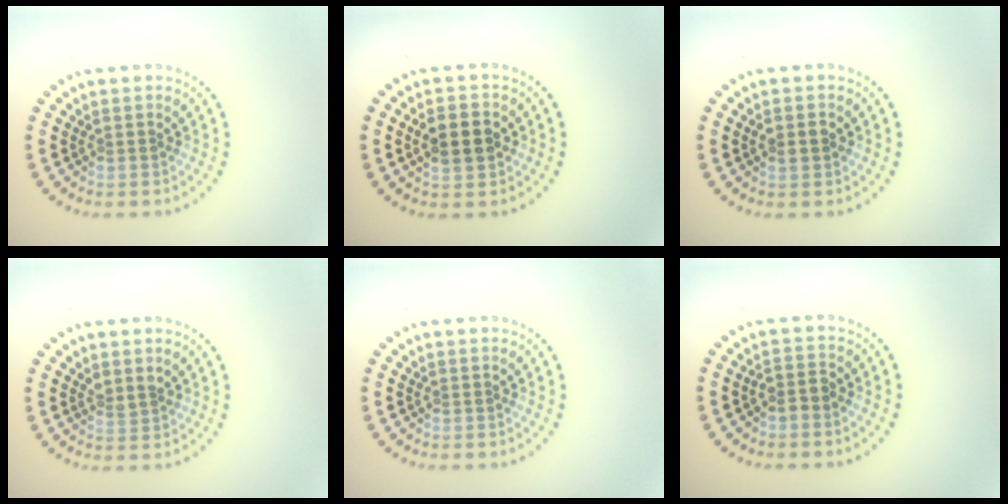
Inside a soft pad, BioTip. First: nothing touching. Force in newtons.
{"total": 3.8, "press": 3.8, "slide": 0.1}
{"total": 1.9, "press": 1.9, "slide": 0.1}
{"total": 1.5, "press": 1.0, "slide": 1.0}
{"total": 0.0}
{"total": 1.5, "press": 1.2, "slide": 0.8}